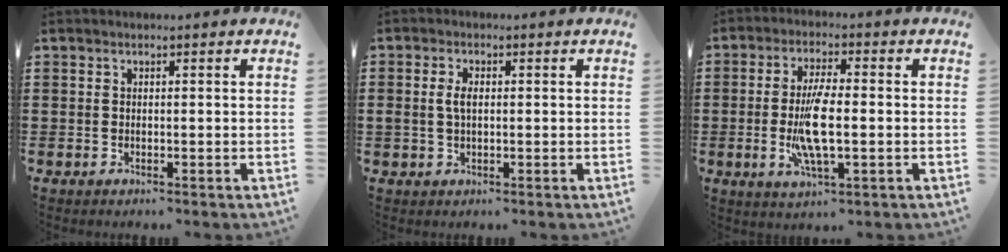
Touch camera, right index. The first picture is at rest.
{"total": 2.8, "force": [0.2, 1.4, 2.4], "torque": [-0.056, 0.003, 0.000]}
{"total": 8.1, "force": [-1.1, 2.2, 7.7], "torque": [-0.166, -0.014, -0.026]}